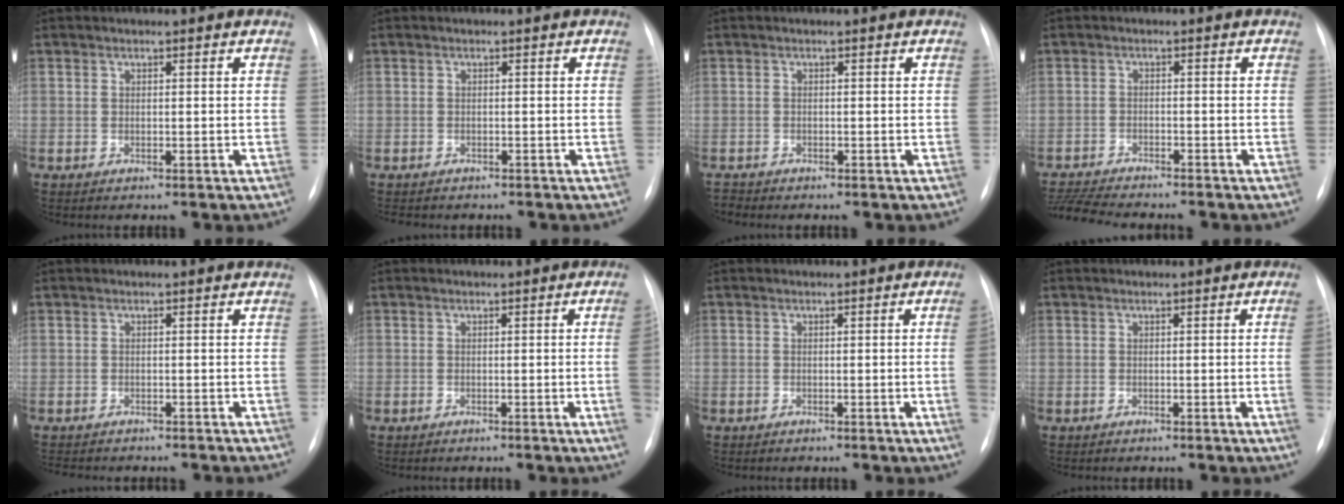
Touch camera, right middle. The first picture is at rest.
{"total": 4.2, "force": [-3.6, 1.6, 1.6], "torque": [-0.024, -0.006, -0.038]}
{"total": 0.9, "force": [-0.9, -0.1, -0.2], "torque": [0.002, -0.007, -0.014]}
{"total": 9.0, "force": [-8.4, 0.3, 3.3], "torque": [-0.063, -0.014, -0.135]}
{"total": 4.5, "force": [-3.9, 1.3, 1.7], "torque": [-0.026, -0.006, -0.049]}
{"total": 3.0, "force": [-0.4, -0.9, 2.8], "torque": [-0.038, -0.005, -0.003]}
{"total": 2.5, "force": [-0.3, -0.7, 2.4], "torque": [-0.033, -0.002, -0.001]}
{"total": 2.3, "force": [-0.2, -0.8, 2.2], "torque": [-0.030, -0.003, 0.001]}